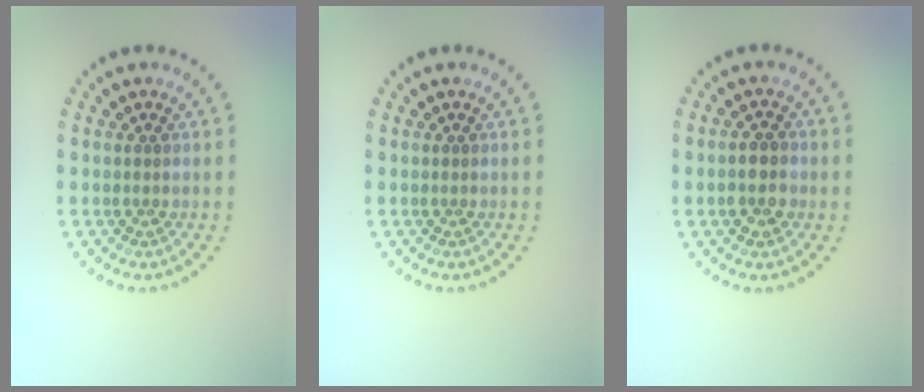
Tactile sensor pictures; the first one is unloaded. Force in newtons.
{"total": 0.0}
{"total": 2.6, "press": 2.5, "slide": 0.6}